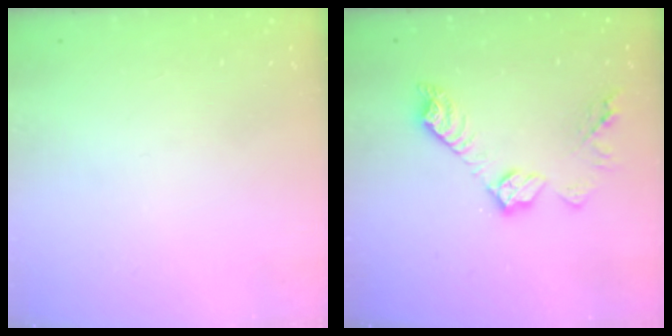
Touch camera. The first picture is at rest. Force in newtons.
{"total": 10.7, "press": 10.7, "slide": 0.4}